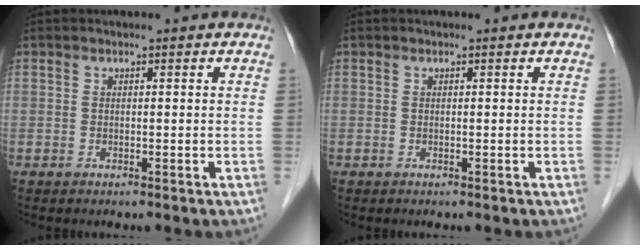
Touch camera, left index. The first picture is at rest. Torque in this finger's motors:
{"motor_torque": [-0.07, 0.07, 0.00, 0.00]}